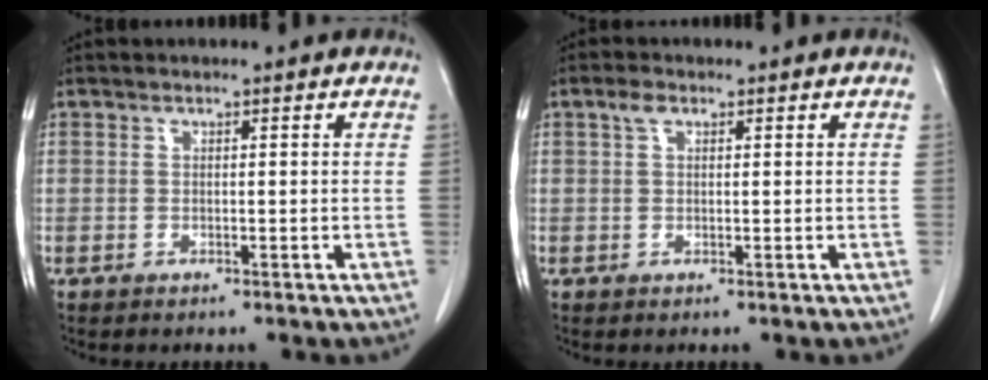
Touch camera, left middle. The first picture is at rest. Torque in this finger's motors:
{"motor_torque": [0.39, -0.27, -0.15, -0.01]}